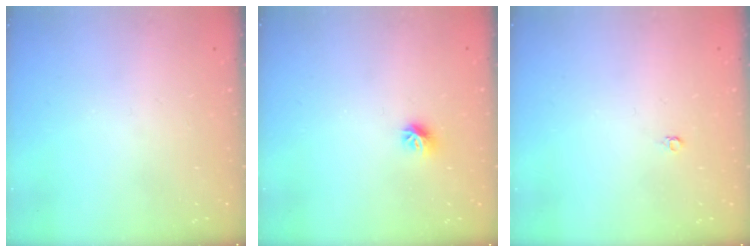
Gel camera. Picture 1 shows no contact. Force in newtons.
{"total": 7.4, "press": 7.4, "slide": 0.7}
{"total": 3.3, "press": 3.3, "slide": 0.3}